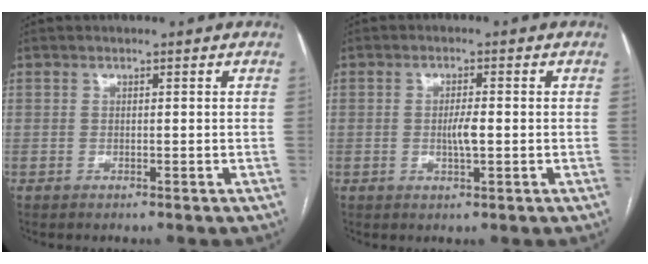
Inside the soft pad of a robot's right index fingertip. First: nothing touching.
{"total": 2.8, "force": [-0.3, 0.2, 2.7], "torque": [-0.052, -0.002, -0.005]}